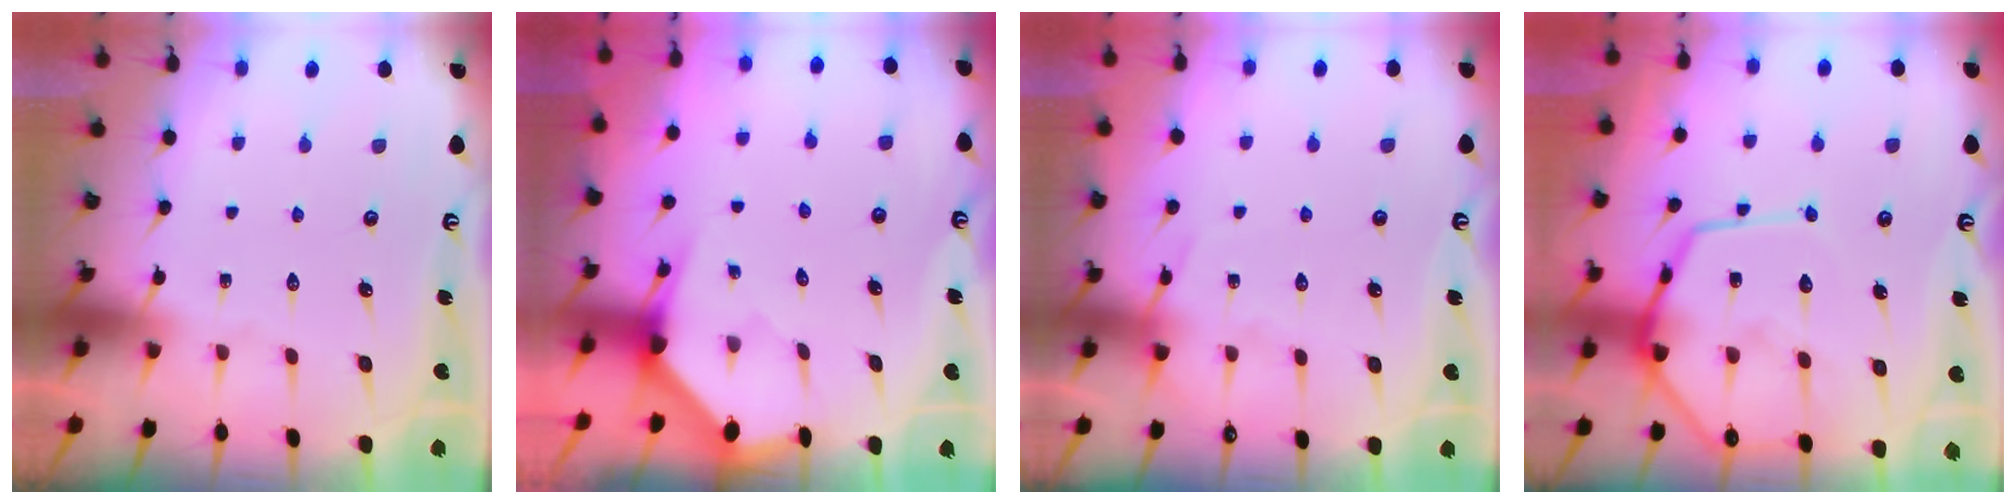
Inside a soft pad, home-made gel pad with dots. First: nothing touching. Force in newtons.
{"total": 2.7, "press": 2.7, "slide": 0.2}
{"total": 4.9, "press": 4.9, "slide": 0.6}
{"total": 15.7, "press": 15.6, "slide": 1.4}